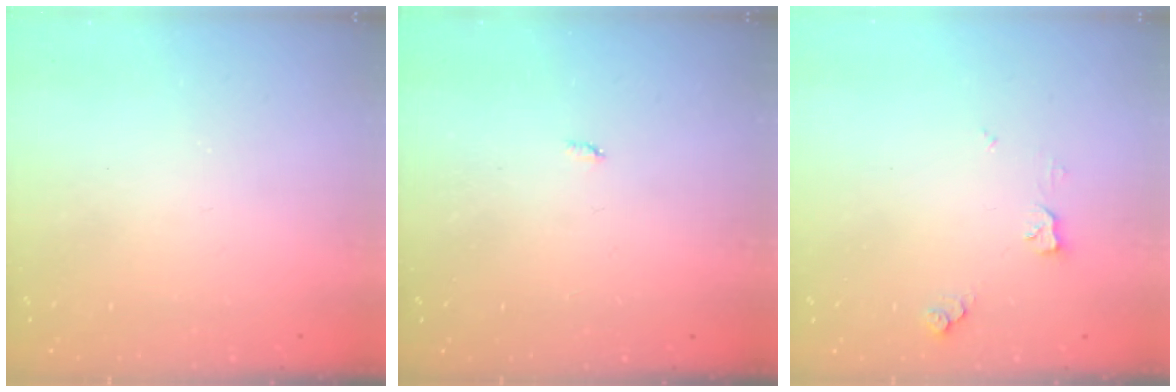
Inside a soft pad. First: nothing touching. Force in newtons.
{"total": 2.1, "press": 2.1, "slide": 0.4}
{"total": 5.7, "press": 5.6, "slide": 0.9}